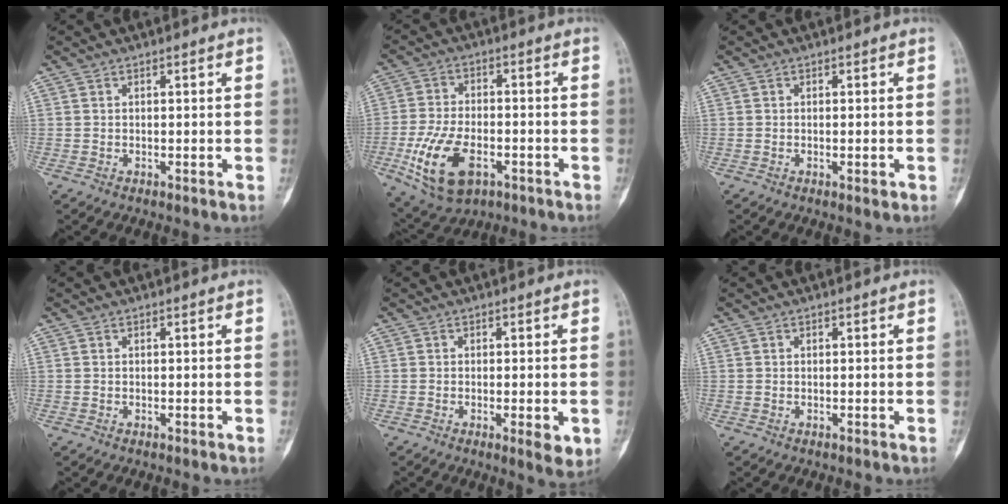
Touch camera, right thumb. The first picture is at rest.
{"total": 13.7, "force": [-5.0, 7.5, 10.2], "torque": [-0.198, 0.009, -0.081]}
{"total": 1.4, "force": [-0.4, 0.4, 1.3], "torque": [-0.016, -0.003, -0.003]}
{"total": 0.0}
{"total": 4.4, "force": [-1.1, 1.3, 4.1], "torque": [-0.053, -0.010, -0.012]}
{"total": 0.0}